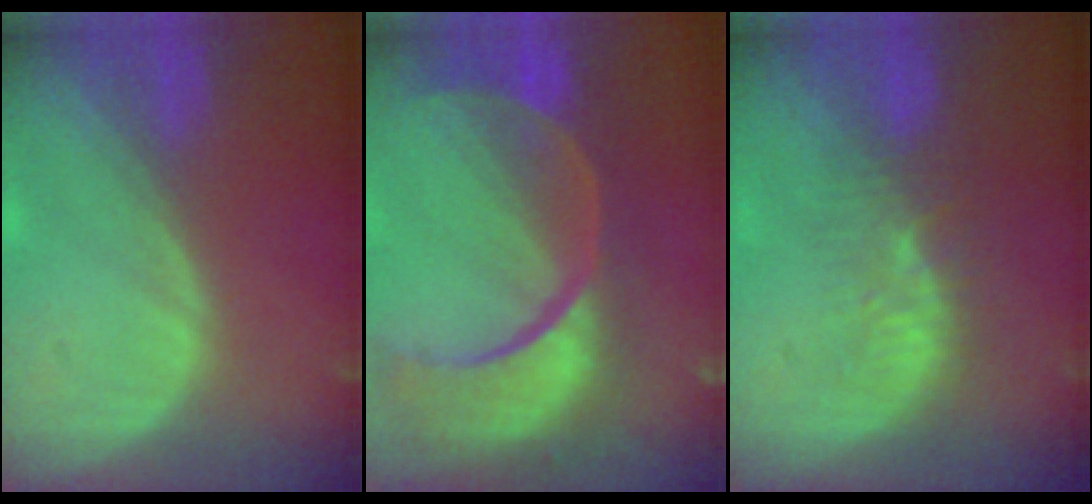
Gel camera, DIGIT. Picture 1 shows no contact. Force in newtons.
{"total": 13.8, "press": 11.0, "slide": 8.4}
{"total": 5.3, "press": 4.8, "slide": 2.2}